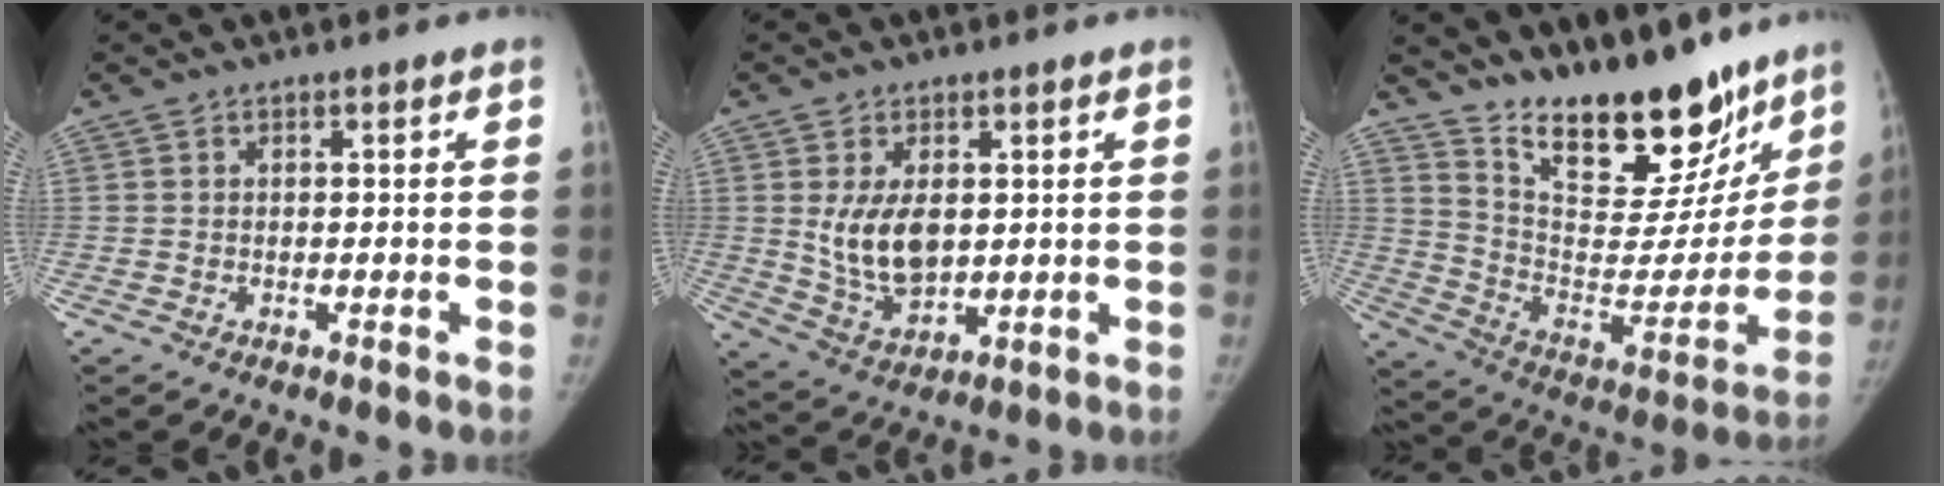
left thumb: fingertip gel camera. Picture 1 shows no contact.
{"total": 9.4, "force": [1.3, 5.8, 7.3], "torque": [-0.118, -0.017, 0.043]}
{"total": 25.3, "force": [19.1, 9.8, 13.4], "torque": [-0.160, -0.107, 0.303]}